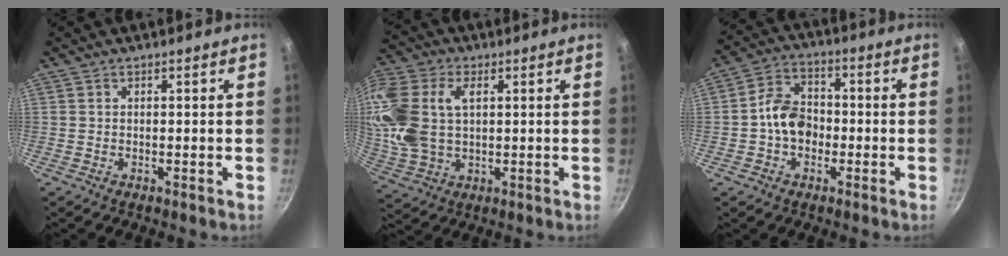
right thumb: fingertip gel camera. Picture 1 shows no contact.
{"total": 19.9, "force": [3.6, 12.7, 14.9], "torque": [-0.371, 0.014, 0.071]}
{"total": 8.6, "force": [-1.4, 6.4, 5.5], "torque": [-0.081, 0.027, -0.038]}